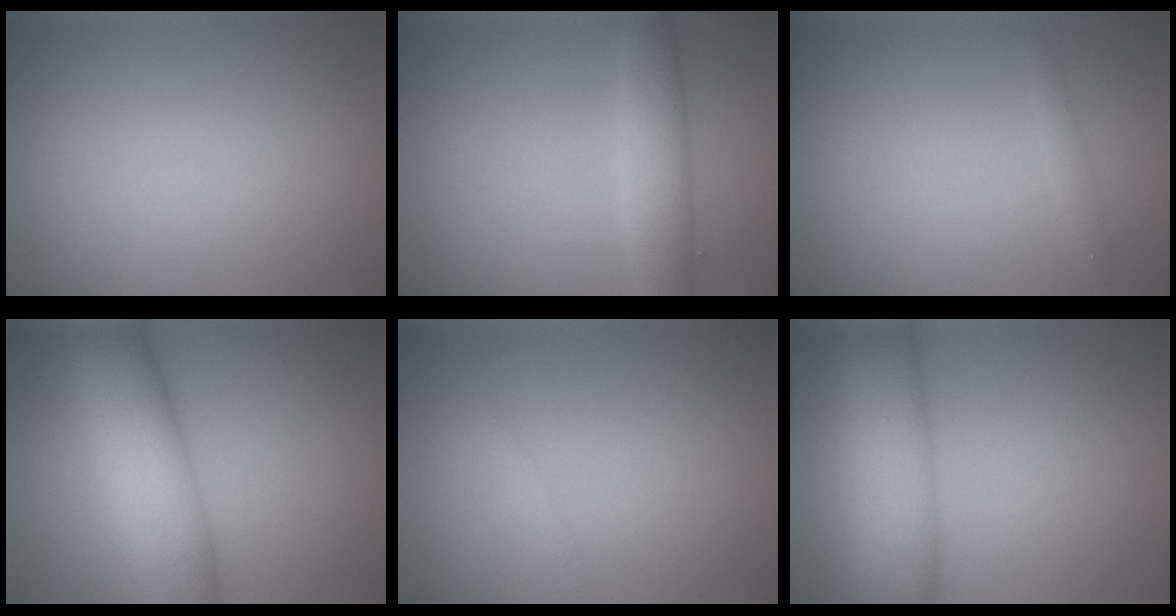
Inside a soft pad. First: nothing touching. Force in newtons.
{"total": 3.8, "press": 3.8, "slide": 0.1}
{"total": 0.8, "press": 0.8, "slide": 0.1}
{"total": 9.3, "press": 9.3, "slide": 0.1}
{"total": 0.5, "press": 0.5, "slide": 0.0}
{"total": 7.9, "press": 7.9, "slide": 0.4}